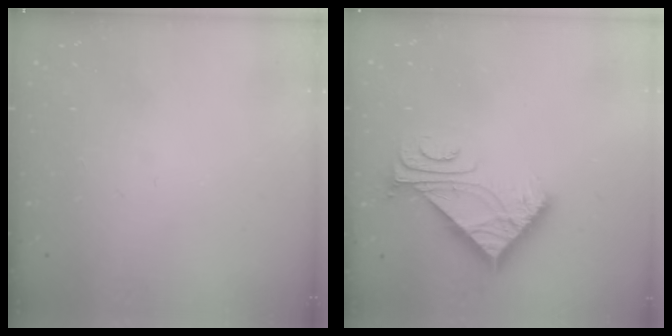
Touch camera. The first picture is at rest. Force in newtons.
{"total": 6.1, "press": 6.1, "slide": 0.7}